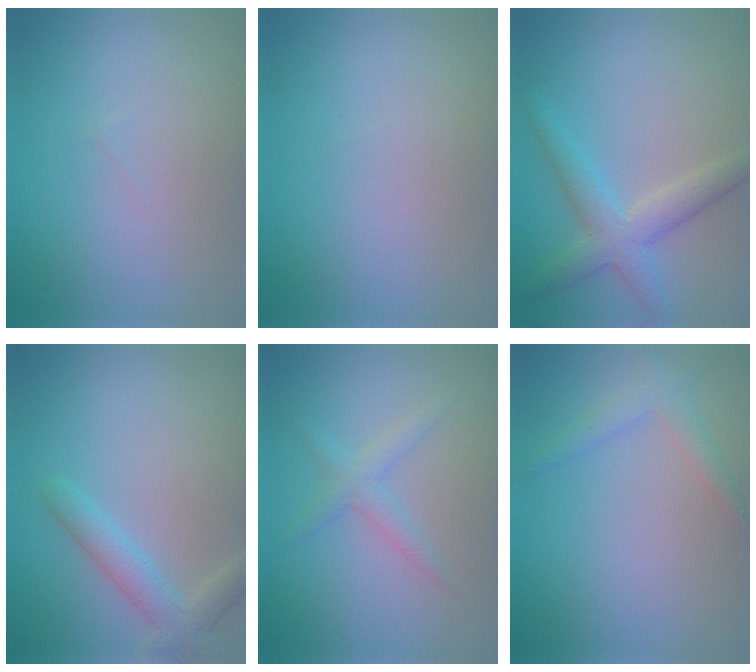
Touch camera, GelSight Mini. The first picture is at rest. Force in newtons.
{"total": 0.0}
{"total": 3.8, "press": 3.8, "slide": 0.2}
{"total": 3.0, "press": 3.0, "slide": 0.2}
{"total": 1.8, "press": 1.8, "slide": 0.2}
{"total": 1.9, "press": 1.9, "slide": 0.2}